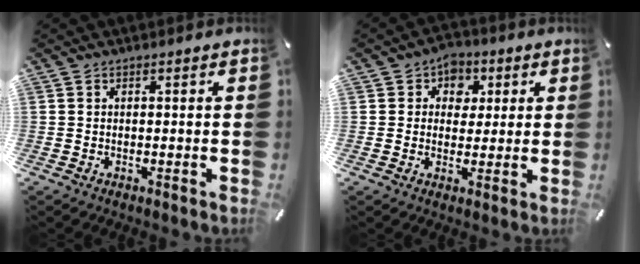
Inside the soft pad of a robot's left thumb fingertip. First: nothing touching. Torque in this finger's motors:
{"motor_torque": [0.68, 0.71, 0.33, -0.40, 0.06]}